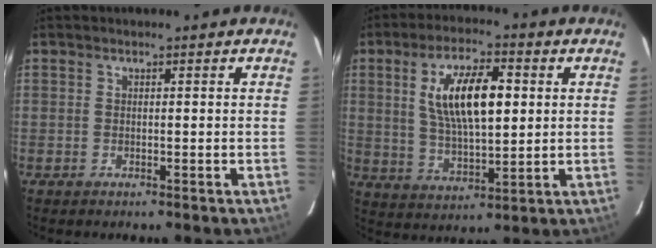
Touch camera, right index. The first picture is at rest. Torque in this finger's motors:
{"motor_torque": [0.76, 0.20, 0.76, 0.14]}